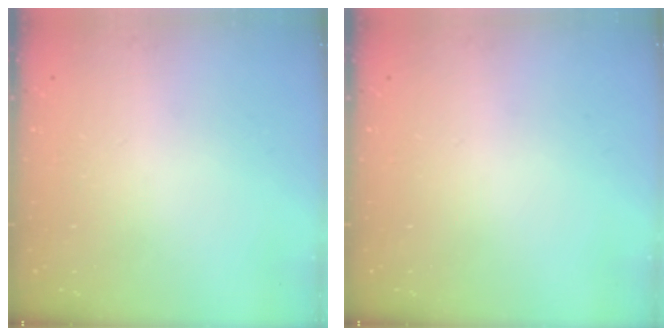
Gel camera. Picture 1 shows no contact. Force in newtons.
{"total": 0.0}